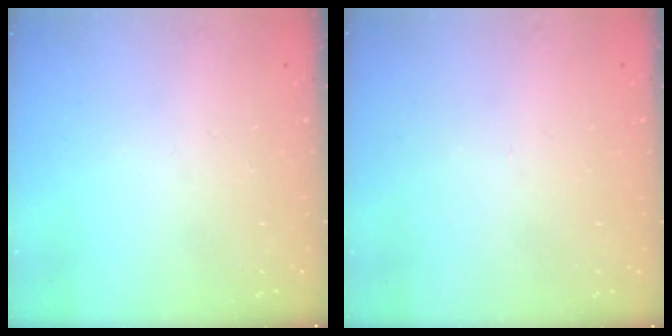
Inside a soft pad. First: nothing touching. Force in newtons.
{"total": 2.6, "press": 2.6, "slide": 0.2}